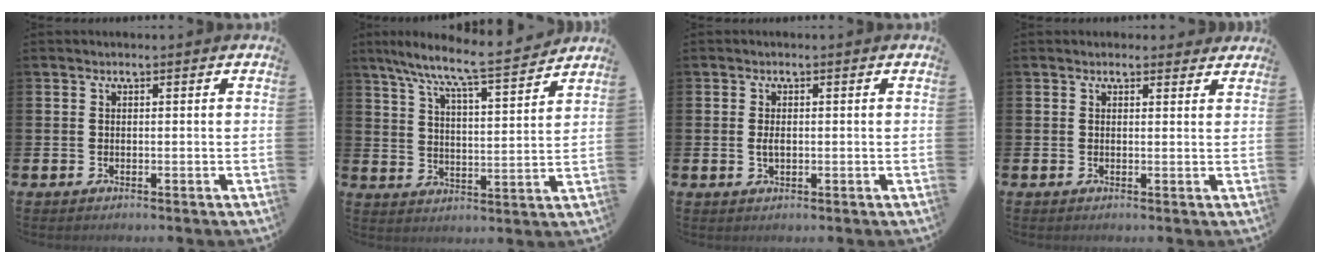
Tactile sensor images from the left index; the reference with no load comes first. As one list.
[{"total": 8.6, "force": [8.0, -0.2, 3.2], "torque": [-0.082, -0.063, 0.133]}, {"total": 1.5, "force": [-0.1, 0.8, 1.3], "torque": [-0.022, 0.003, -0.005]}, {"total": 1.2, "force": [1.1, 0.5, 0.1], "torque": [0.012, -0.001, 0.018]}]